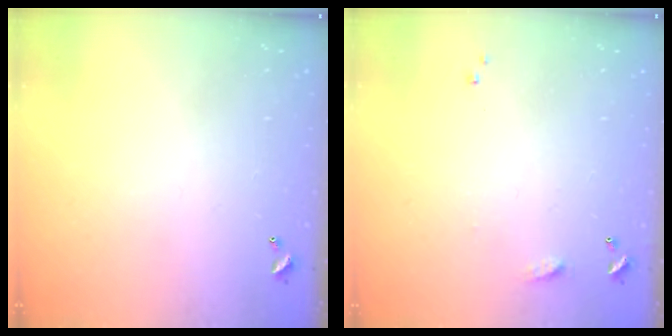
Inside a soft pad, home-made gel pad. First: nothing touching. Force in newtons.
{"total": 5.5, "press": 5.5, "slide": 0.7}